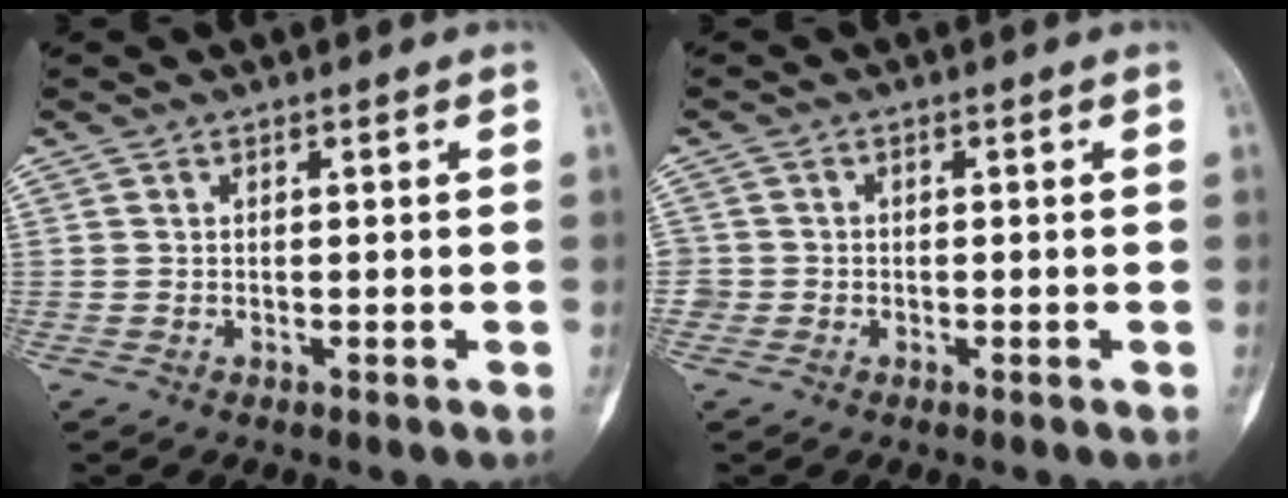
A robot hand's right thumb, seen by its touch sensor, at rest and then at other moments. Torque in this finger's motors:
{"motor_torque": [0.26, 0.28, 0.13, -0.07, 0.03]}